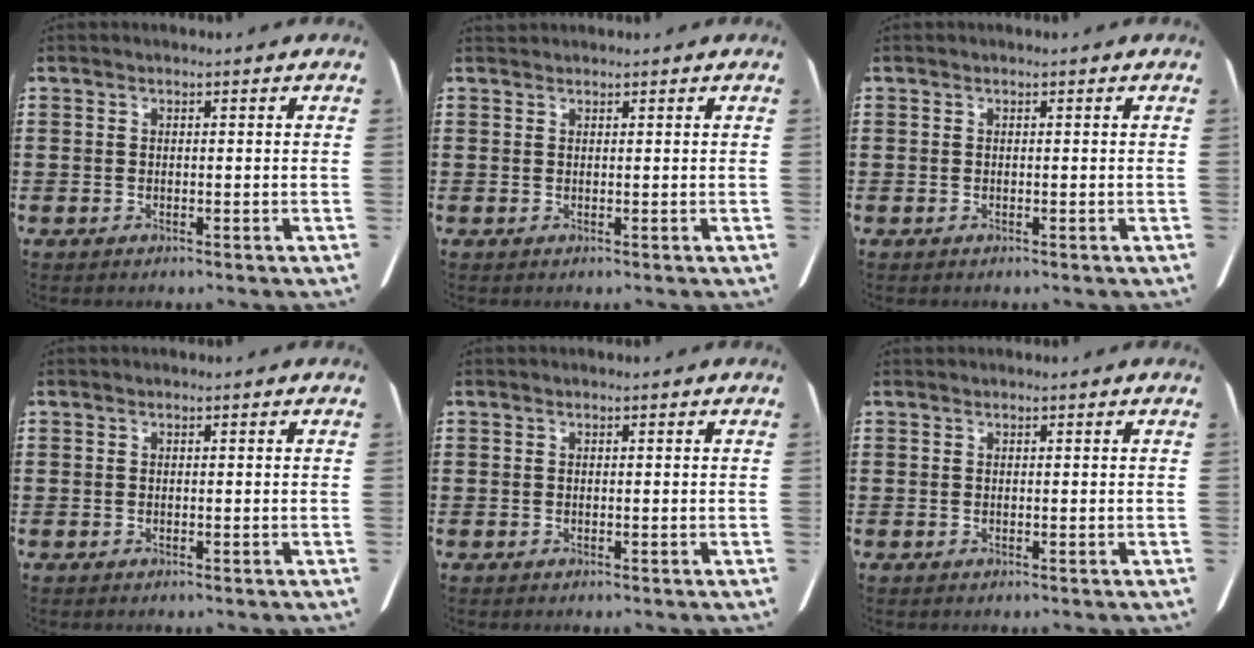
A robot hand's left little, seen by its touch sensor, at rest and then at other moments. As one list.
[{"total": 0.8, "force": [0.8, 0.2, 0.1], "torque": [-0.002, 0.003, 0.014]}, {"total": 0.0}, {"total": 0.0}, {"total": 0.0}, {"total": 0.0}]